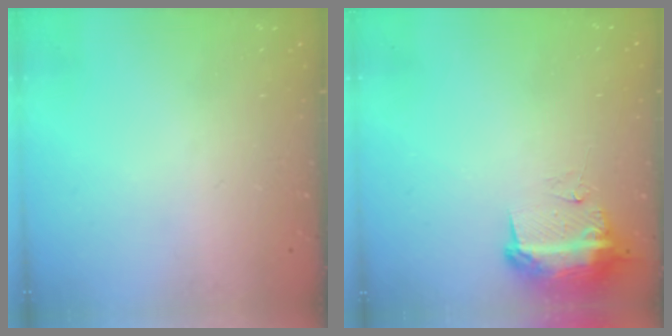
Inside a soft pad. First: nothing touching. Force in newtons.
{"total": 11.4, "press": 11.4, "slide": 1.1}